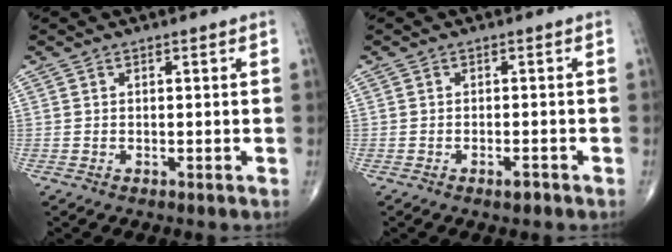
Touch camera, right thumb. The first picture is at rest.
{"total": 1.7, "force": [-1.1, 0.6, 1.2], "torque": [-0.021, 0.001, -0.019]}